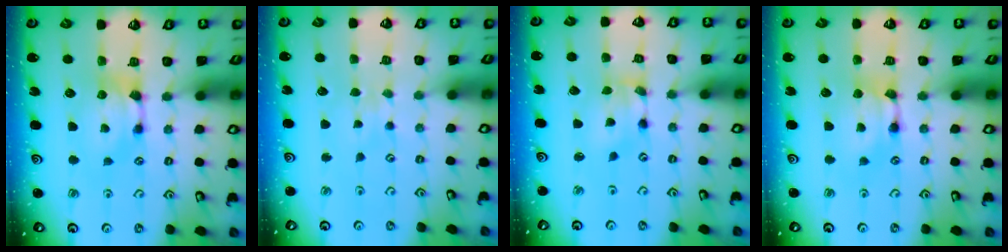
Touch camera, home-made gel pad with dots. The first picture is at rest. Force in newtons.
{"total": 4.2, "press": 4.1, "slide": 0.3}
{"total": 2.1, "press": 1.4, "slide": 1.5}
{"total": 1.7, "press": 1.7, "slide": 0.1}